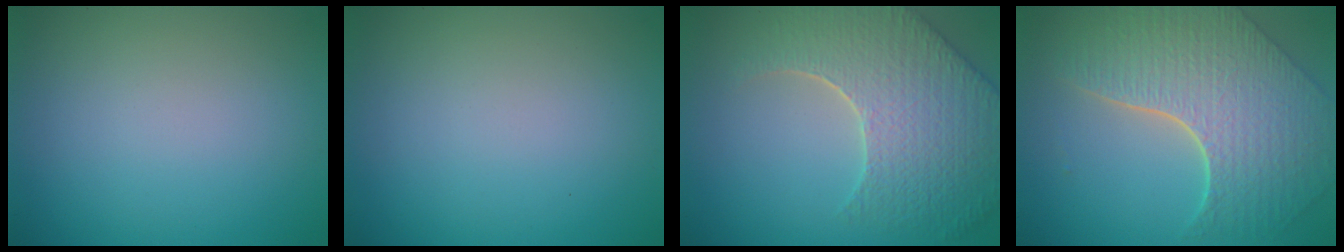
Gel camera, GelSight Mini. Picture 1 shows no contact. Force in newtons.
{"total": 0.0}
{"total": 8.4, "press": 6.1, "slide": 5.8}
{"total": 8.4, "press": 6.0, "slide": 5.8}